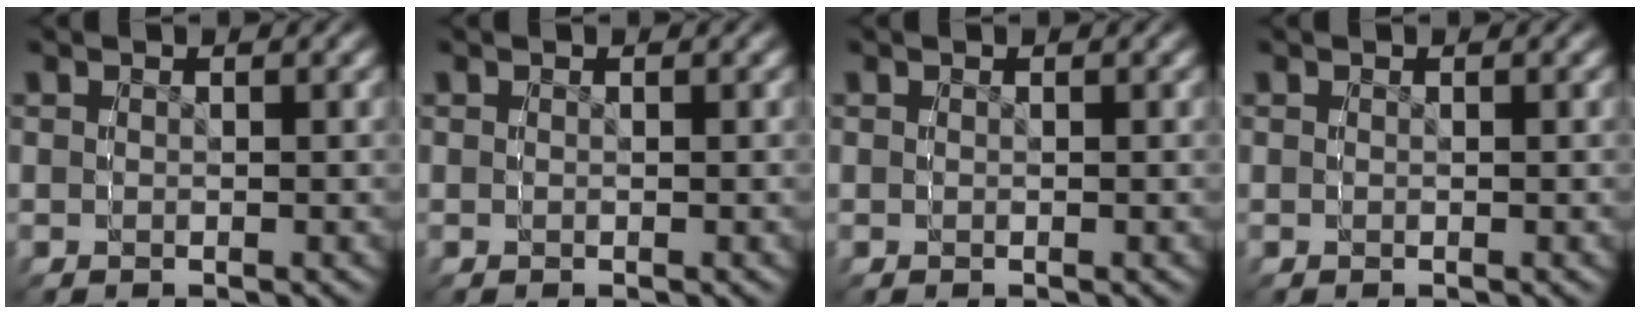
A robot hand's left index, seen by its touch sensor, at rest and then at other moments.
{"total": 0.0}
{"total": 0.0}
{"total": 0.0}